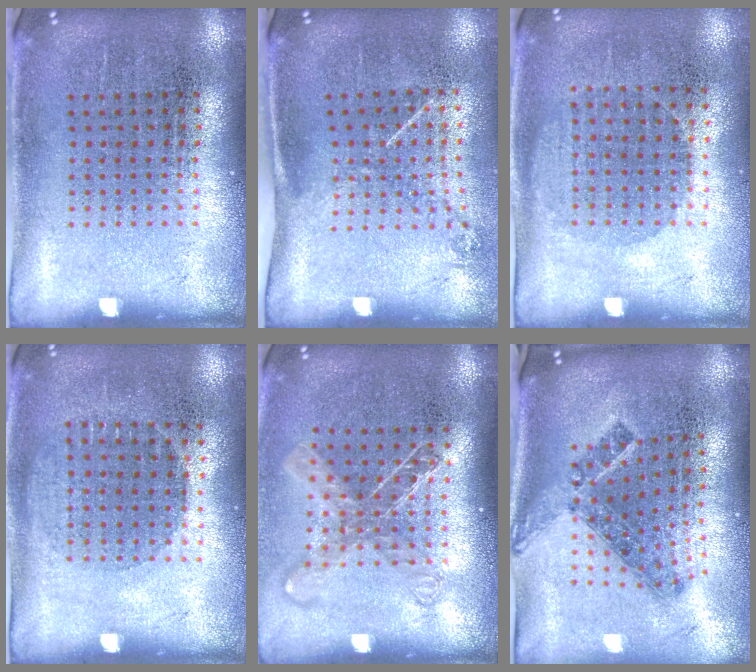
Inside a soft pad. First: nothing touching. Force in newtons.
{"total": 1.3, "press": 0.9, "slide": 0.9}
{"total": 1.0, "press": 0.9, "slide": 0.4}
{"total": 0.9, "press": 0.8, "slide": 0.4}
{"total": 1.5, "press": 1.2, "slide": 0.9}
{"total": 1.4, "press": 1.0, "slide": 0.9}